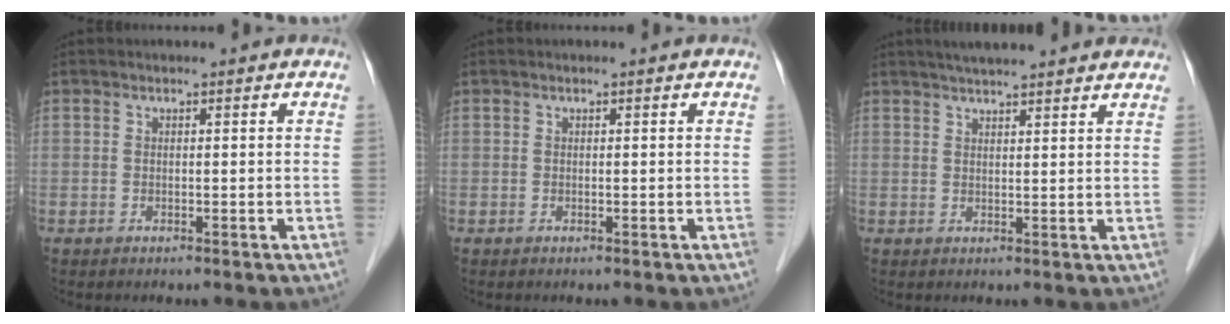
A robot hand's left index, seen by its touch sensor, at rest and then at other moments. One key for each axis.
{"total": 0.0}
{"total": 10.5, "fx": 9.2, "fy": 0.9, "fz": 5.0, "tx": -0.068, "ty": 0.028, "tz": 0.109}